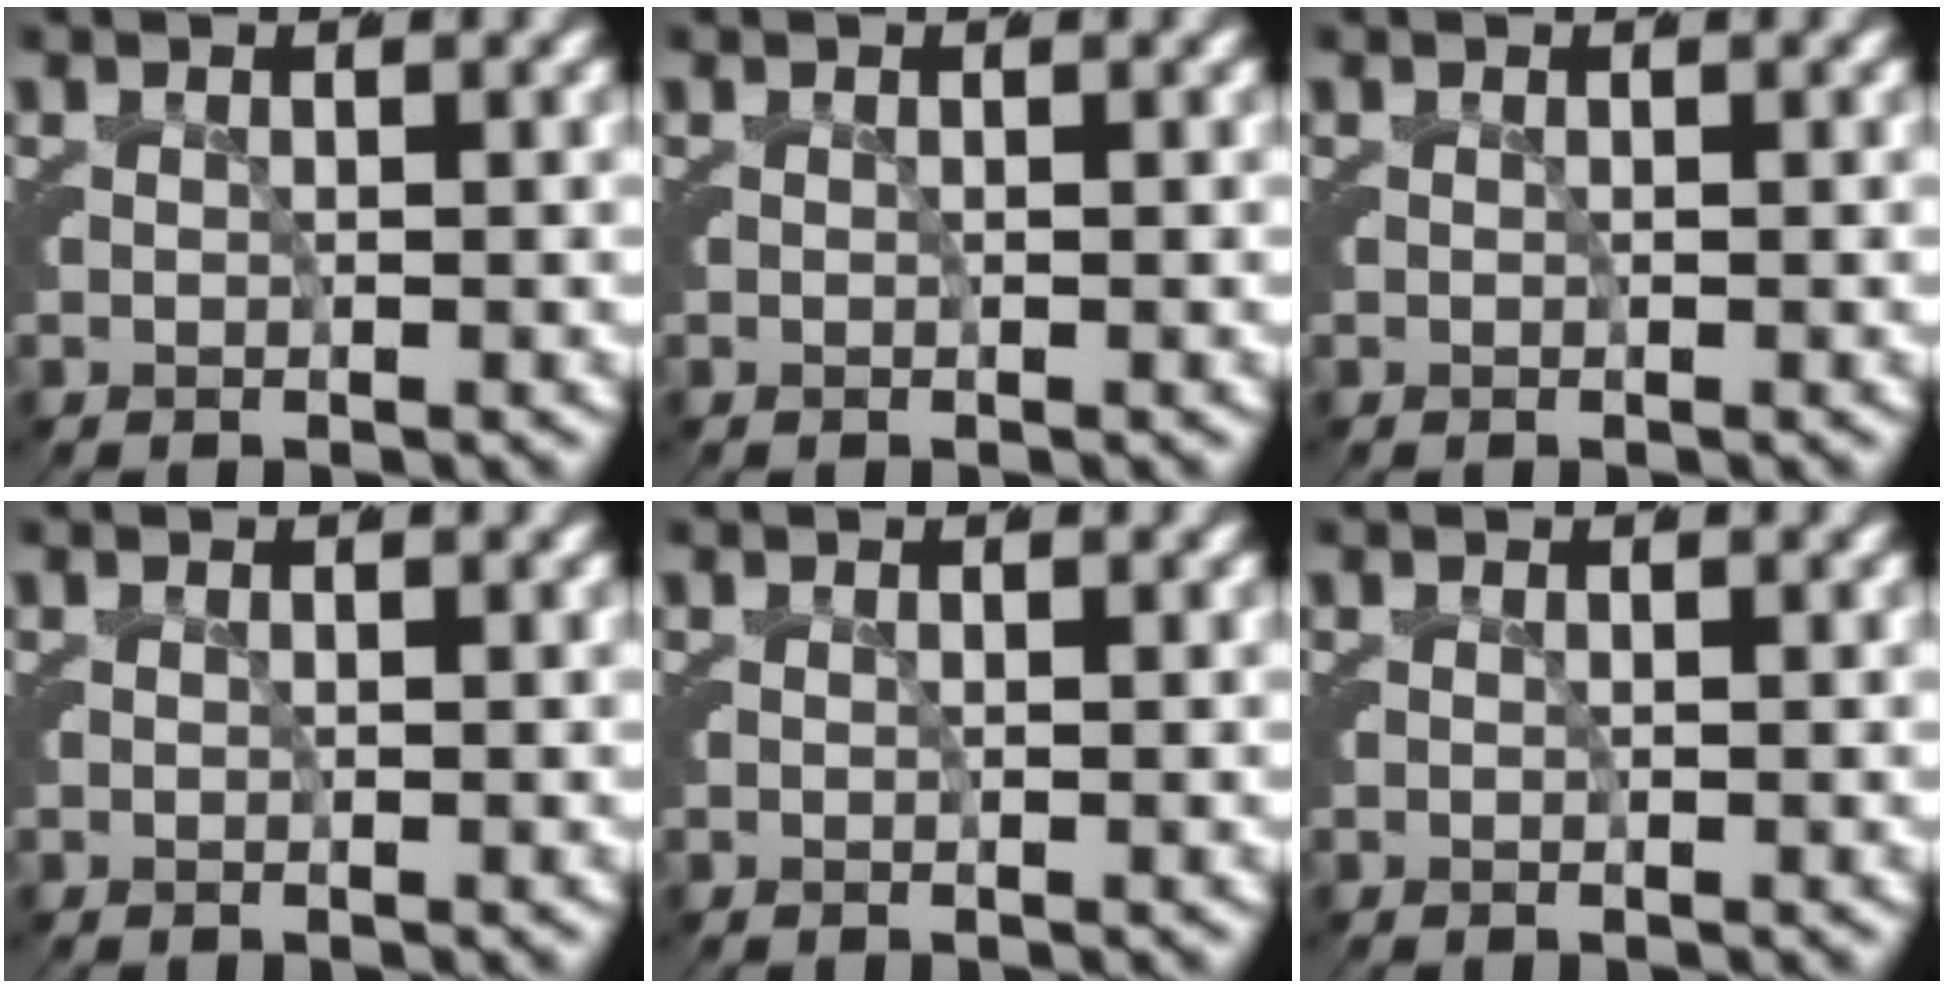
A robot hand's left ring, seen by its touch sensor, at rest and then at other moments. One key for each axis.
{"total": 0.0}
{"total": 0.0}
{"total": 0.0}
{"total": 0.0}
{"total": 0.0}